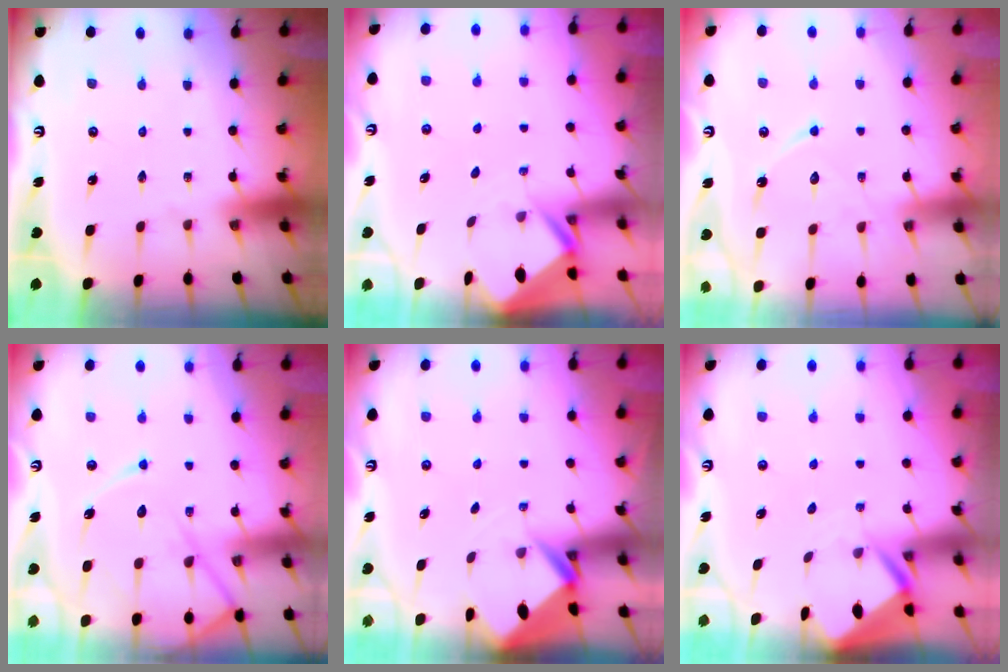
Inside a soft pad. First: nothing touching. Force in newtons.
{"total": 2.6, "press": 2.6, "slide": 0.1}
{"total": 12.0, "press": 12.0, "slide": 0.9}
{"total": 13.6, "press": 13.5, "slide": 1.4}
{"total": 2.6, "press": 2.6, "slide": 0.1}
{"total": 3.2, "press": 3.2, "slide": 0.3}